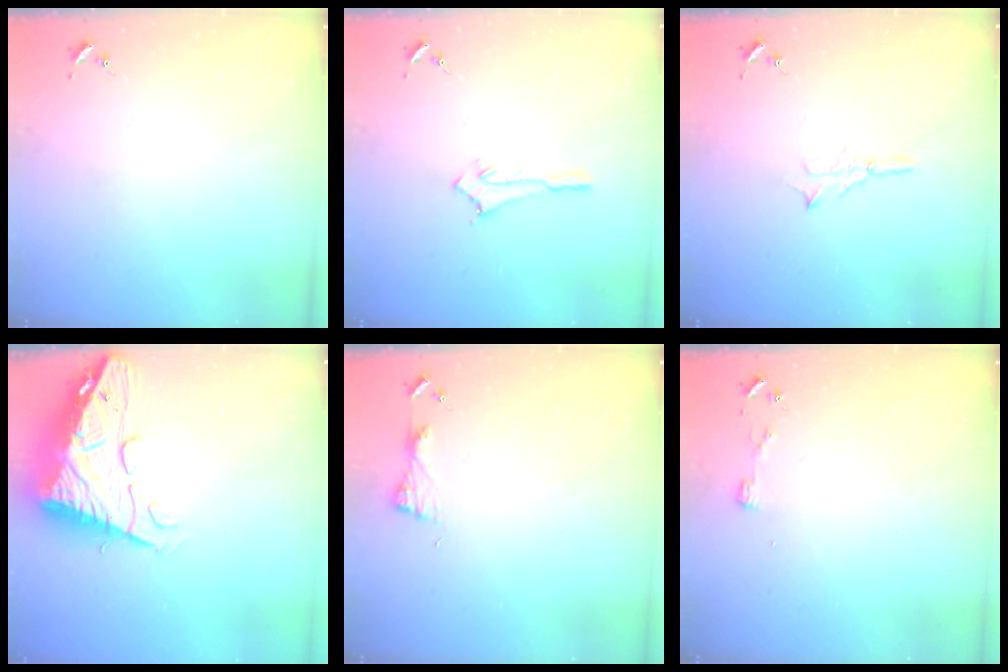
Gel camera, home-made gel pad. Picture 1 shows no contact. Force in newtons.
{"total": 2.9, "press": 2.9, "slide": 0.2}
{"total": 4.7, "press": 4.7, "slide": 0.5}
{"total": 17.9, "press": 17.8, "slide": 1.7}
{"total": 5.0, "press": 4.9, "slide": 0.6}
{"total": 3.3, "press": 3.3, "slide": 0.4}